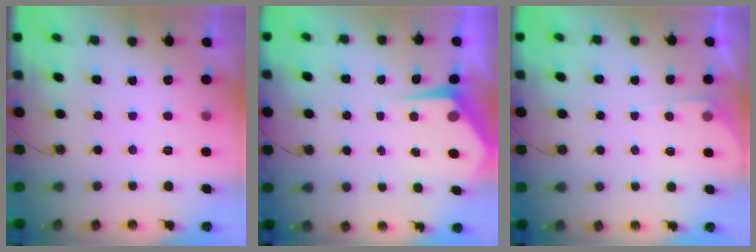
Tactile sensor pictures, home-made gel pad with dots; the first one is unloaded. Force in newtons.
{"total": 4.4, "press": 4.3, "slide": 0.5}
{"total": 2.7, "press": 2.7, "slide": 0.4}